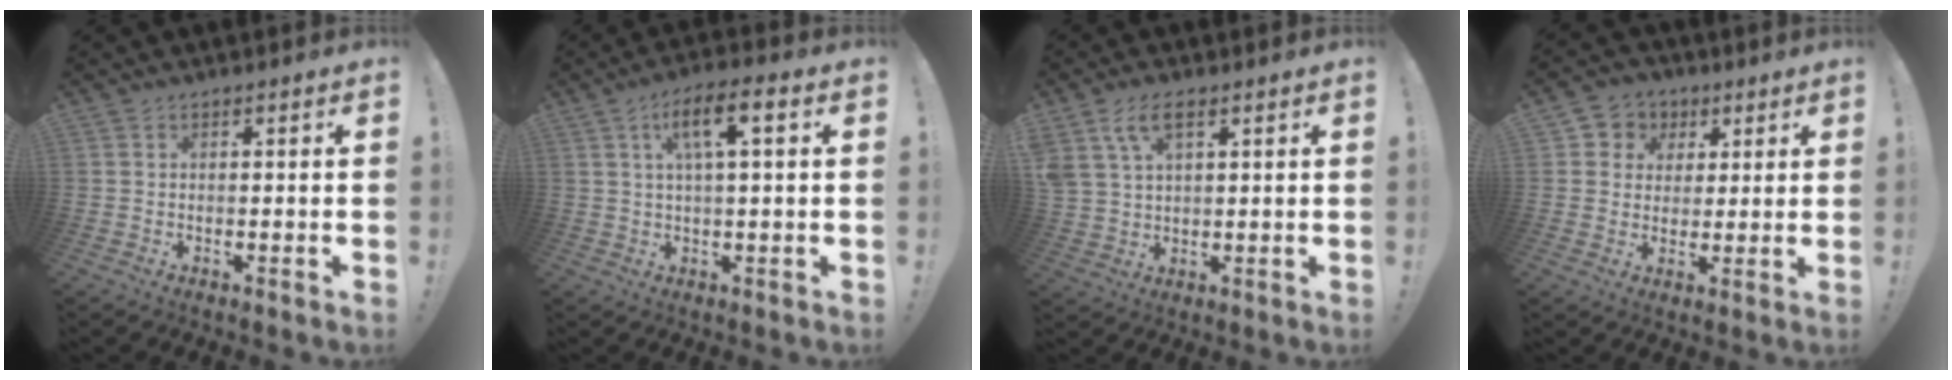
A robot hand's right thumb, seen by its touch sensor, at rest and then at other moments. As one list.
[{"total": 8.7, "force": [2.5, 2.3, 8.0], "torque": [-0.140, 0.008, 0.039]}, {"total": 7.8, "force": [3.9, 4.2, 5.3], "torque": [-0.099, -0.006, 0.076]}, {"total": 7.1, "force": [1.1, 6.8, 1.5], "torque": [-0.019, -0.002, 0.027]}]